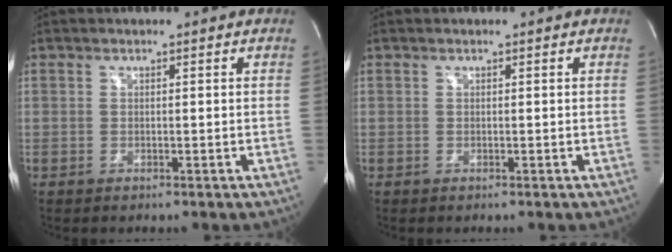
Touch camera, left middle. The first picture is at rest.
{"total": 0.0}